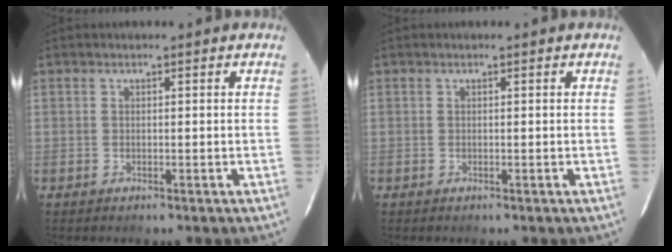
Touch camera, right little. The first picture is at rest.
{"total": 0.0}